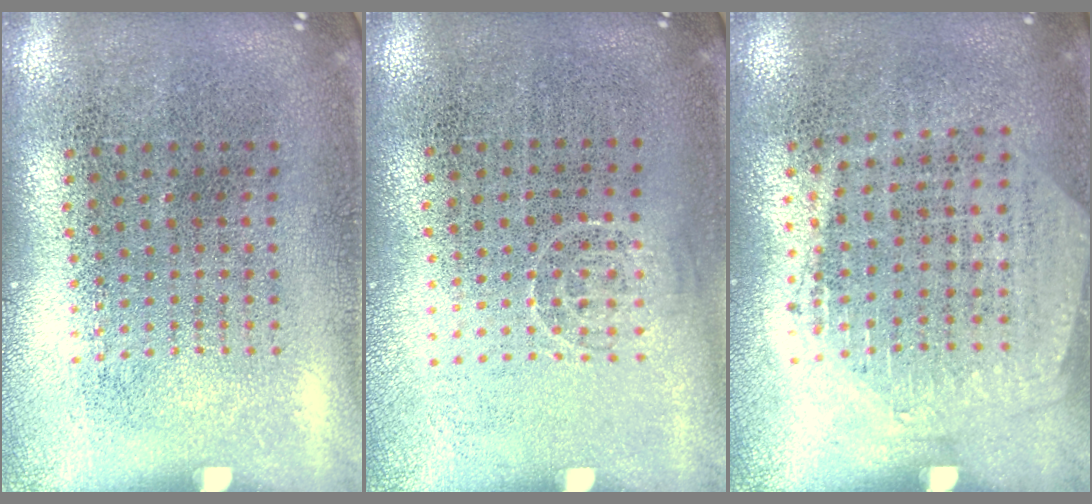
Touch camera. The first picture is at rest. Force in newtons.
{"total": 0.7, "press": 0.5, "slide": 0.5}
{"total": 1.4, "press": 1.2, "slide": 0.6}